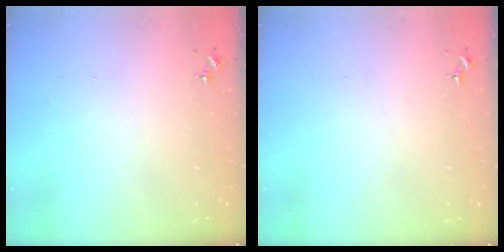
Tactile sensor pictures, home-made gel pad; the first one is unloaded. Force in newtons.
{"total": 0.0}